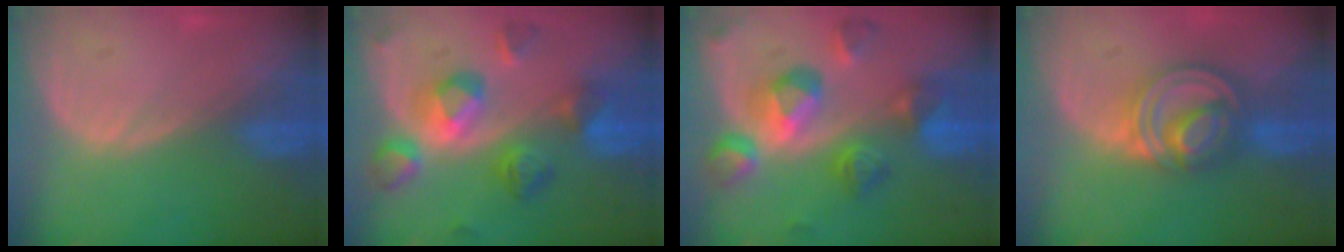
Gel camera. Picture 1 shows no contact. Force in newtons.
{"total": 8.9, "press": 8.9, "slide": 0.4}
{"total": 10.4, "press": 9.3, "slide": 4.7}
{"total": 8.2, "press": 6.9, "slide": 4.3}